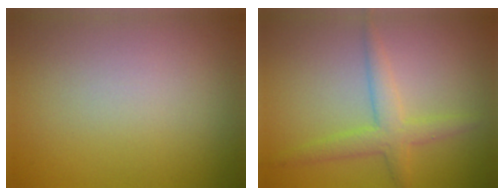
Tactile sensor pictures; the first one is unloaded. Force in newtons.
{"total": 3.1, "press": 3.1, "slide": 0.2}